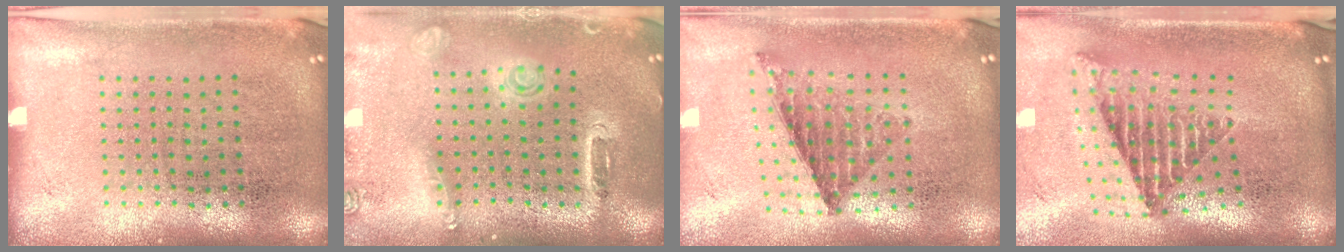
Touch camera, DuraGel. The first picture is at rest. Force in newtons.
{"total": 1.6, "press": 1.5, "slide": 0.3}
{"total": 0.8, "press": 0.8, "slide": 0.1}
{"total": 2.5, "press": 1.7, "slide": 1.9}